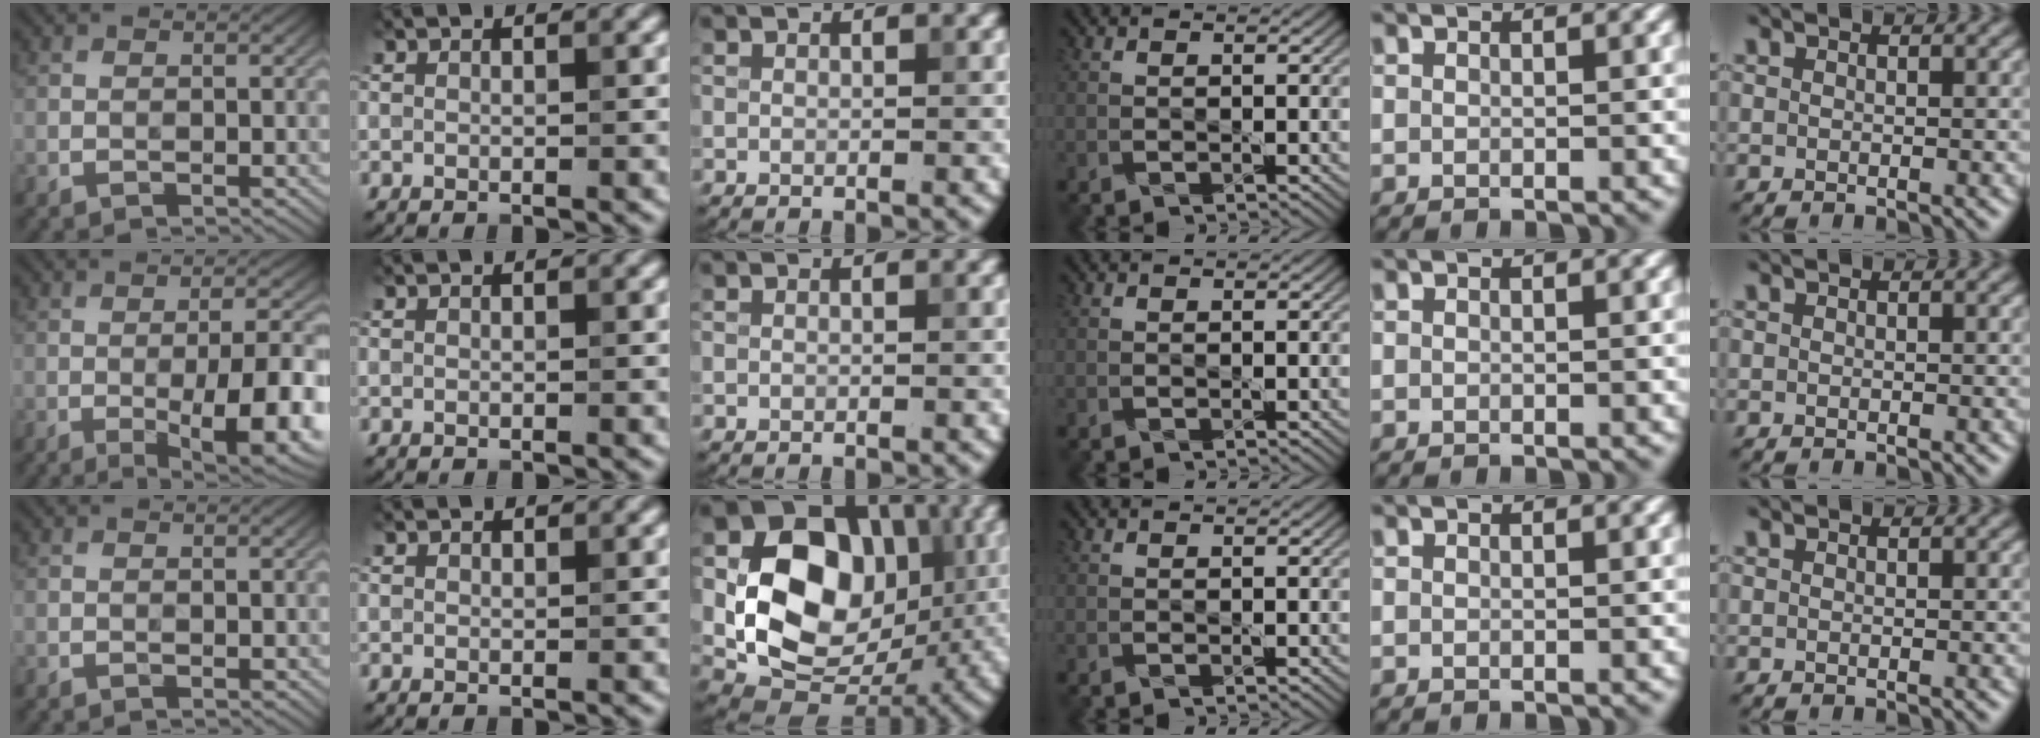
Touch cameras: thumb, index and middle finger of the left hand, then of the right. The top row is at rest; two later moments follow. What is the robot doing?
{"motion": "pour", "object": "kettle"}